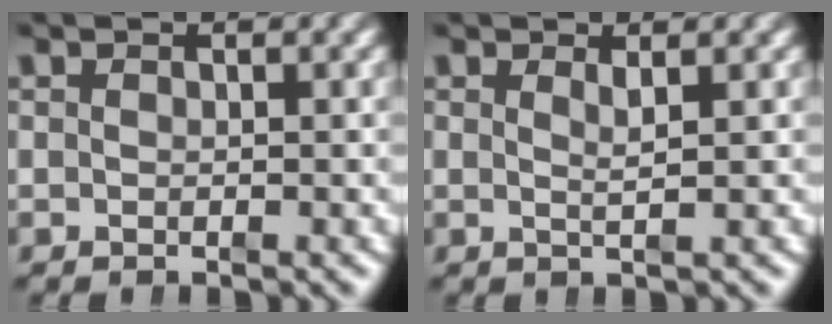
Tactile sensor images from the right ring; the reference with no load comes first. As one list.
[{"total": 1.3, "force": [0.6, -0.7, 0.9], "torque": [-0.017, -0.011, 0.015]}]